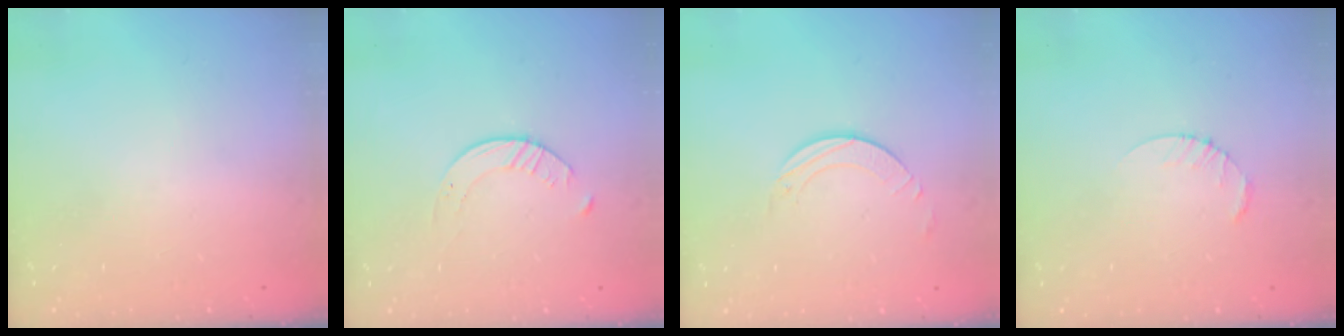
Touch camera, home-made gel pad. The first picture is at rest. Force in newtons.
{"total": 3.5, "press": 3.5, "slide": 0.4}
{"total": 1.9, "press": 1.9, "slide": 0.1}
{"total": 2.5, "press": 2.5, "slide": 0.3}